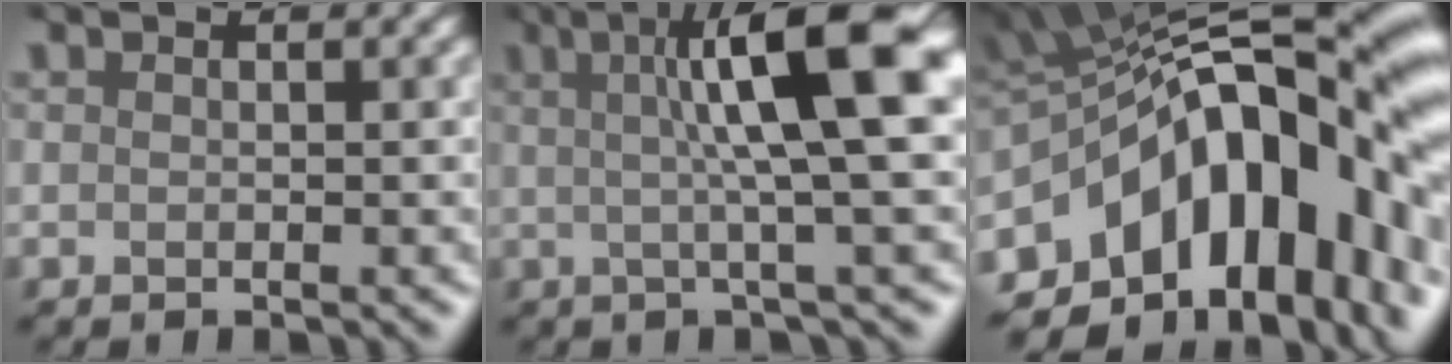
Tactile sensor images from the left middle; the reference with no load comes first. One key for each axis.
{"total": 8.9, "fx": 2.1, "fy": 0.9, "fz": 8.6, "tx": -0.114, "ty": 0.017, "tz": 0.039}
{"total": 16.0, "fx": -3.4, "fy": 8.5, "fz": 13.1, "tx": -0.181, "ty": 0.026, "tz": -0.040}